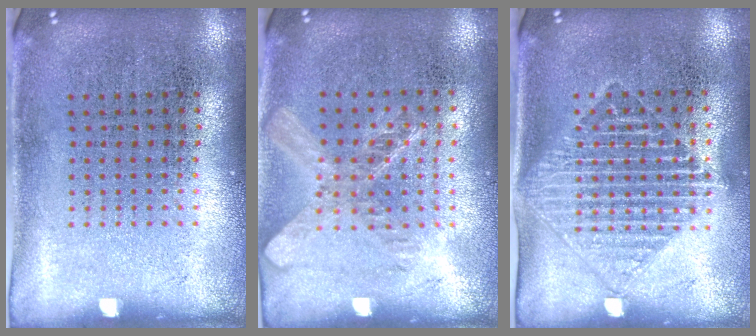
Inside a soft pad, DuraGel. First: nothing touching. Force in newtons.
{"total": 1.5, "press": 1.3, "slide": 0.7}
{"total": 1.6, "press": 1.4, "slide": 0.8}